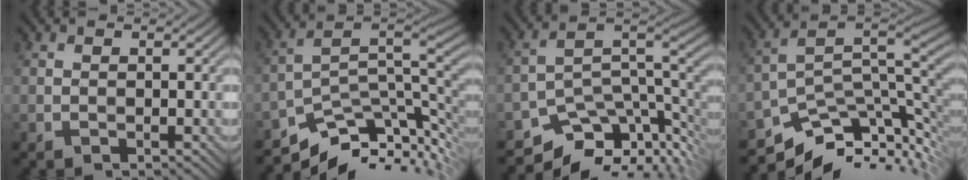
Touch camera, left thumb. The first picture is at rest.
{"total": 10.0, "force": [-5.2, 4.7, 7.2], "torque": [-0.124, -0.010, -0.082]}
{"total": 9.9, "force": [-6.3, 5.0, 5.7], "torque": [-0.092, -0.009, -0.108]}
{"total": 10.6, "force": [-4.6, 5.0, 8.2], "torque": [-0.142, -0.011, -0.068]}